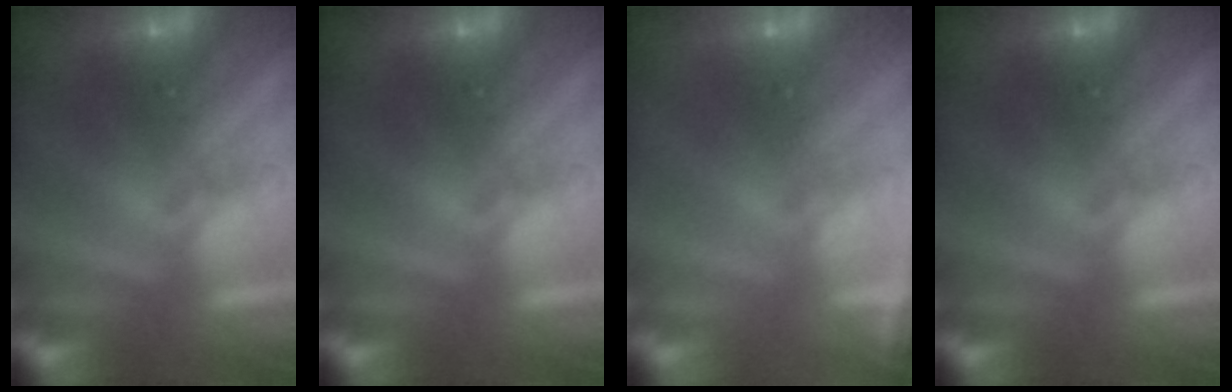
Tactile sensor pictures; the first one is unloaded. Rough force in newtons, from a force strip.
{"total": 0.0}
{"total": 1.1}
{"total": 0.0}